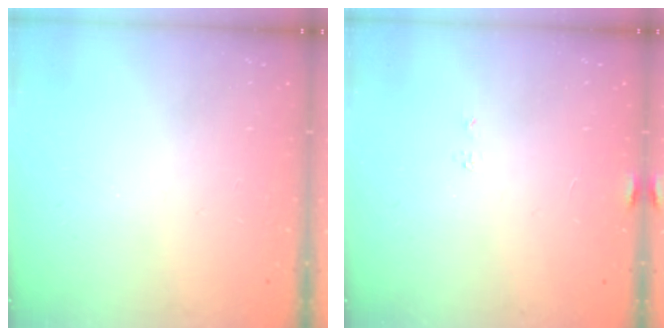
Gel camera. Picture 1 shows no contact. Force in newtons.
{"total": 5.4, "press": 5.4, "slide": 0.2}